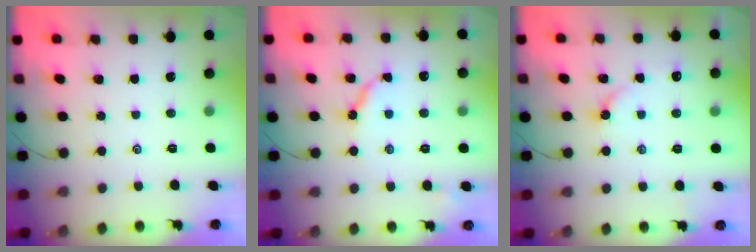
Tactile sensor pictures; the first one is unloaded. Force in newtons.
{"total": 6.1, "press": 6.0, "slide": 0.5}
{"total": 2.2, "press": 2.2, "slide": 0.4}